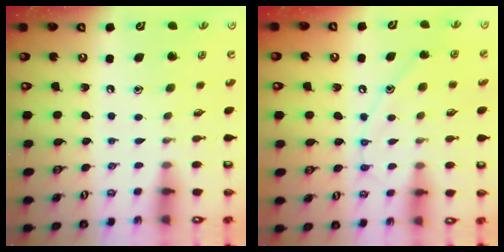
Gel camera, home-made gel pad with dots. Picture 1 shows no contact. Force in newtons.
{"total": 8.8, "press": 8.8, "slide": 0.7}